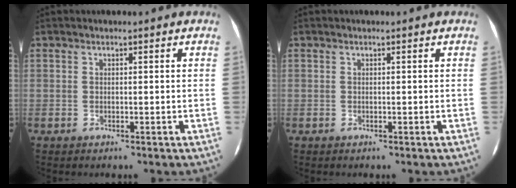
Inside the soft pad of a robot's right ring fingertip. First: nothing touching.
{"total": 0.0}